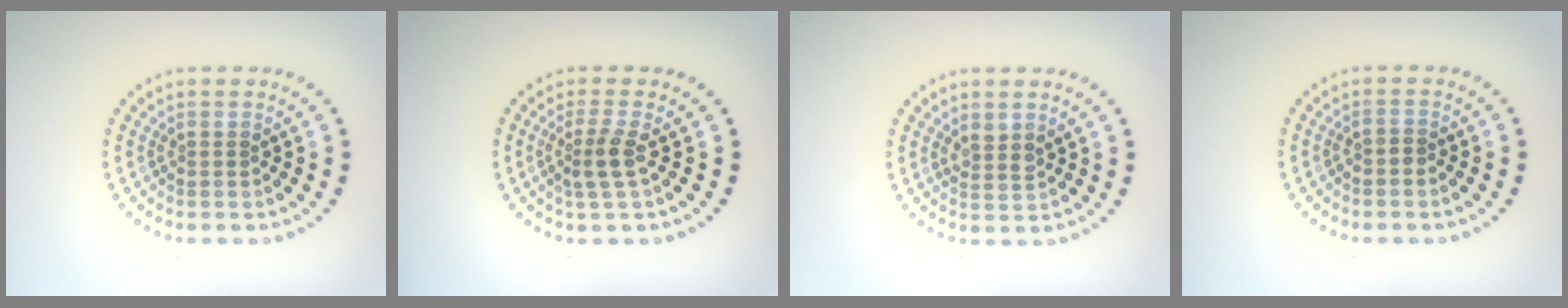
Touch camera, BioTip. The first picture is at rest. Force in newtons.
{"total": 2.3, "press": 1.9, "slide": 1.4}
{"total": 1.4, "press": 1.2, "slide": 0.8}
{"total": 0.8, "press": 0.4, "slide": 0.6}